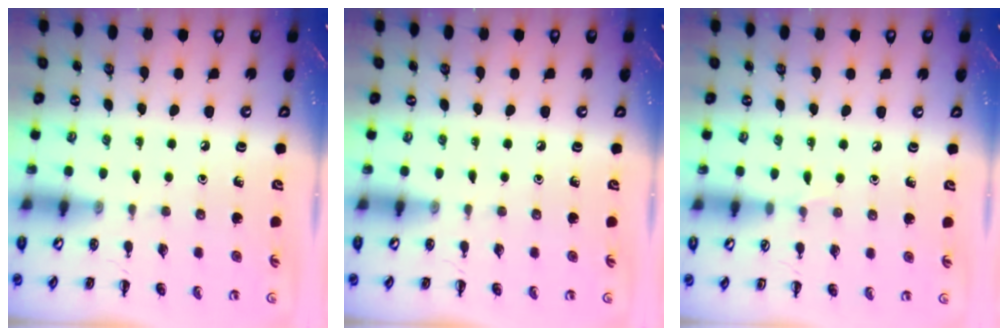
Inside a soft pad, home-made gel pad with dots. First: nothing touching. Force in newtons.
{"total": 0.0}
{"total": 3.3, "press": 3.0, "slide": 1.2}